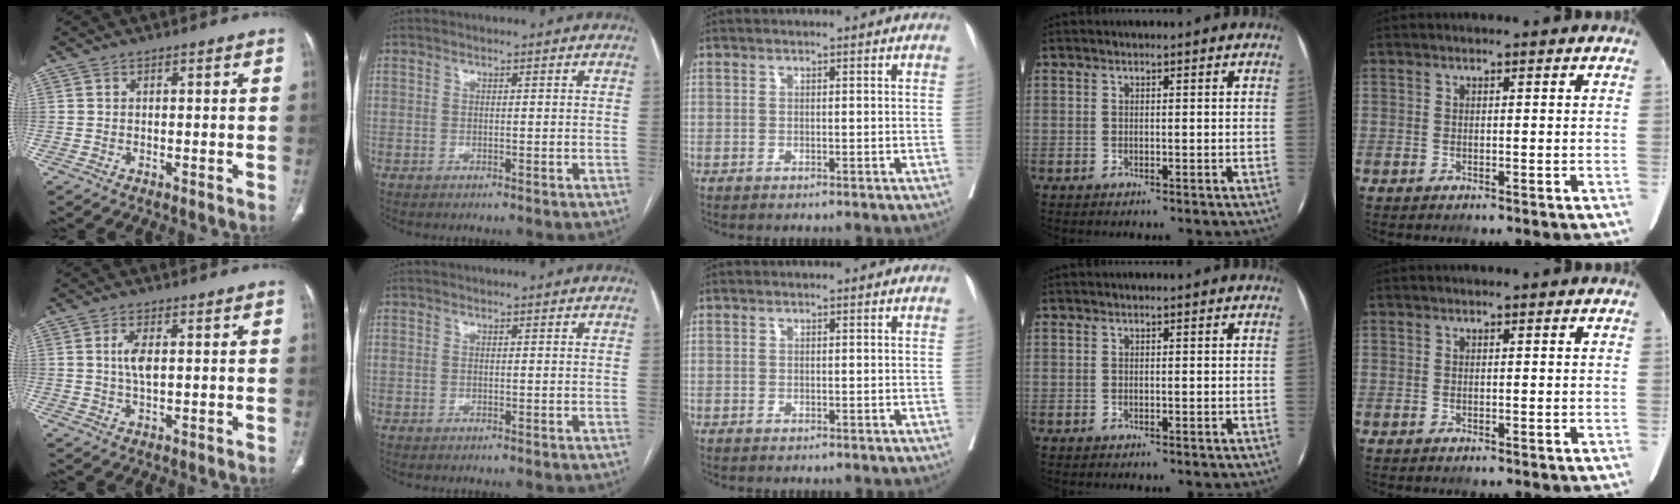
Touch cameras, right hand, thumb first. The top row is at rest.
{"thumb": {"total": 3.9, "force": [0.7, 1.5, 3.5], "torque": [-0.076, -0.002, 0.015]}}